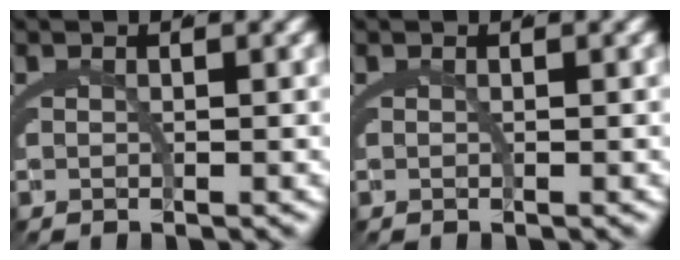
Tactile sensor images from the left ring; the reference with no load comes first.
{"total": 0.0}